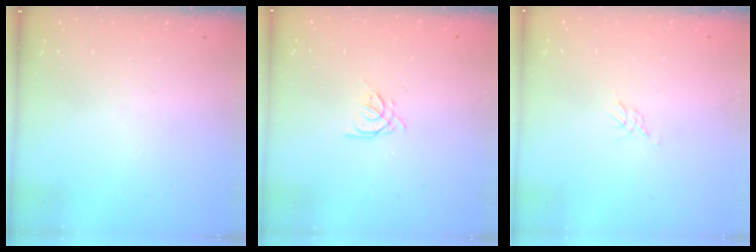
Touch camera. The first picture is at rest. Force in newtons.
{"total": 1.9, "press": 1.8, "slide": 0.5}
{"total": 1.4, "press": 1.4, "slide": 0.2}